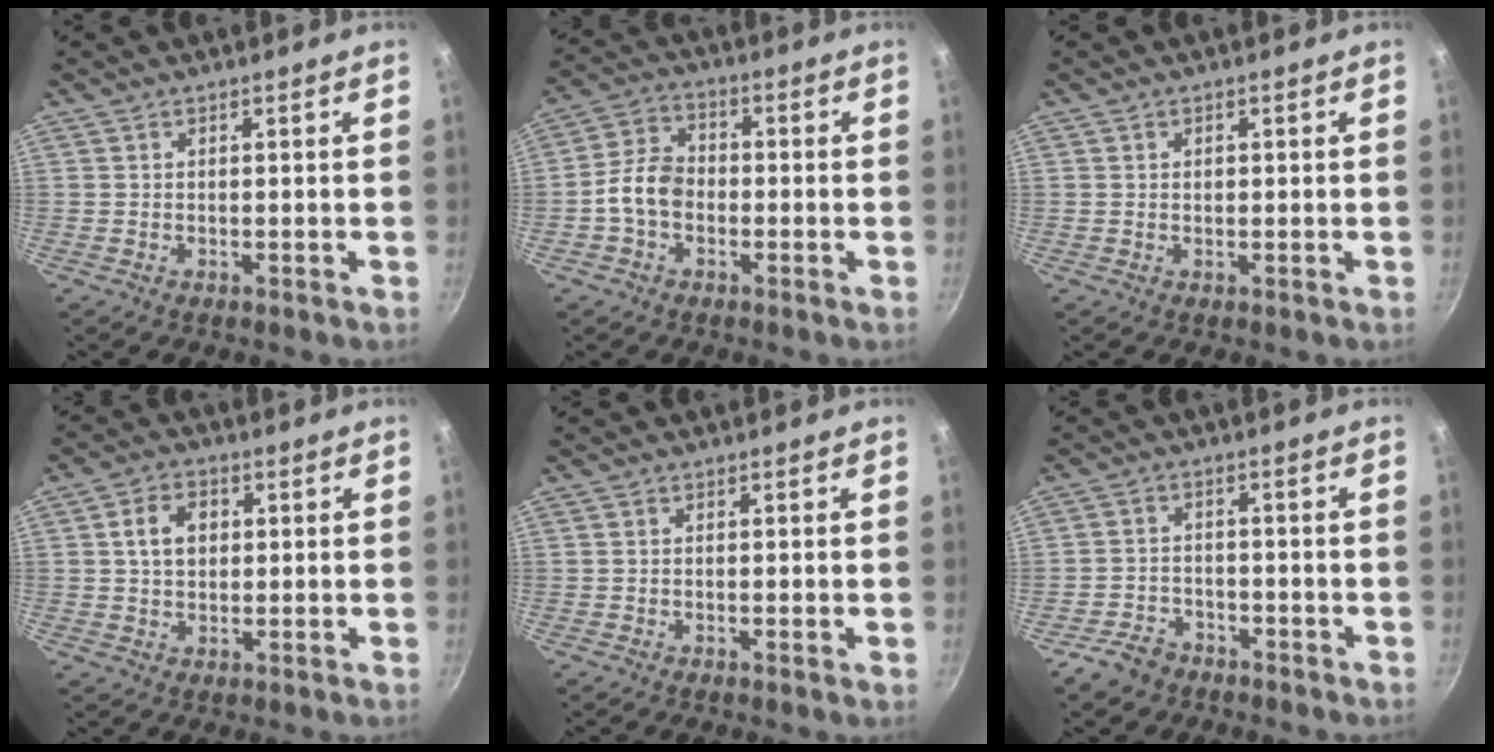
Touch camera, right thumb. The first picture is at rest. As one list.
[{"total": 7.3, "force": [-1.8, 5.4, 4.6], "torque": [-0.068, 0.028, -0.048]}, {"total": 0.8, "force": [0.2, 0.6, 0.4], "torque": [-0.001, 0.004, 0.004]}, {"total": 6.3, "force": [1.1, 4.7, 4.0], "torque": [-0.047, 0.009, 0.016]}, {"total": 0.8, "force": [-0.2, 0.0, 0.8], "torque": [-0.012, -0.002, -0.006]}, {"total": 5.1, "force": [-3.7, 3.2, 1.4], "torque": [-0.021, 0.039, -0.064]}]